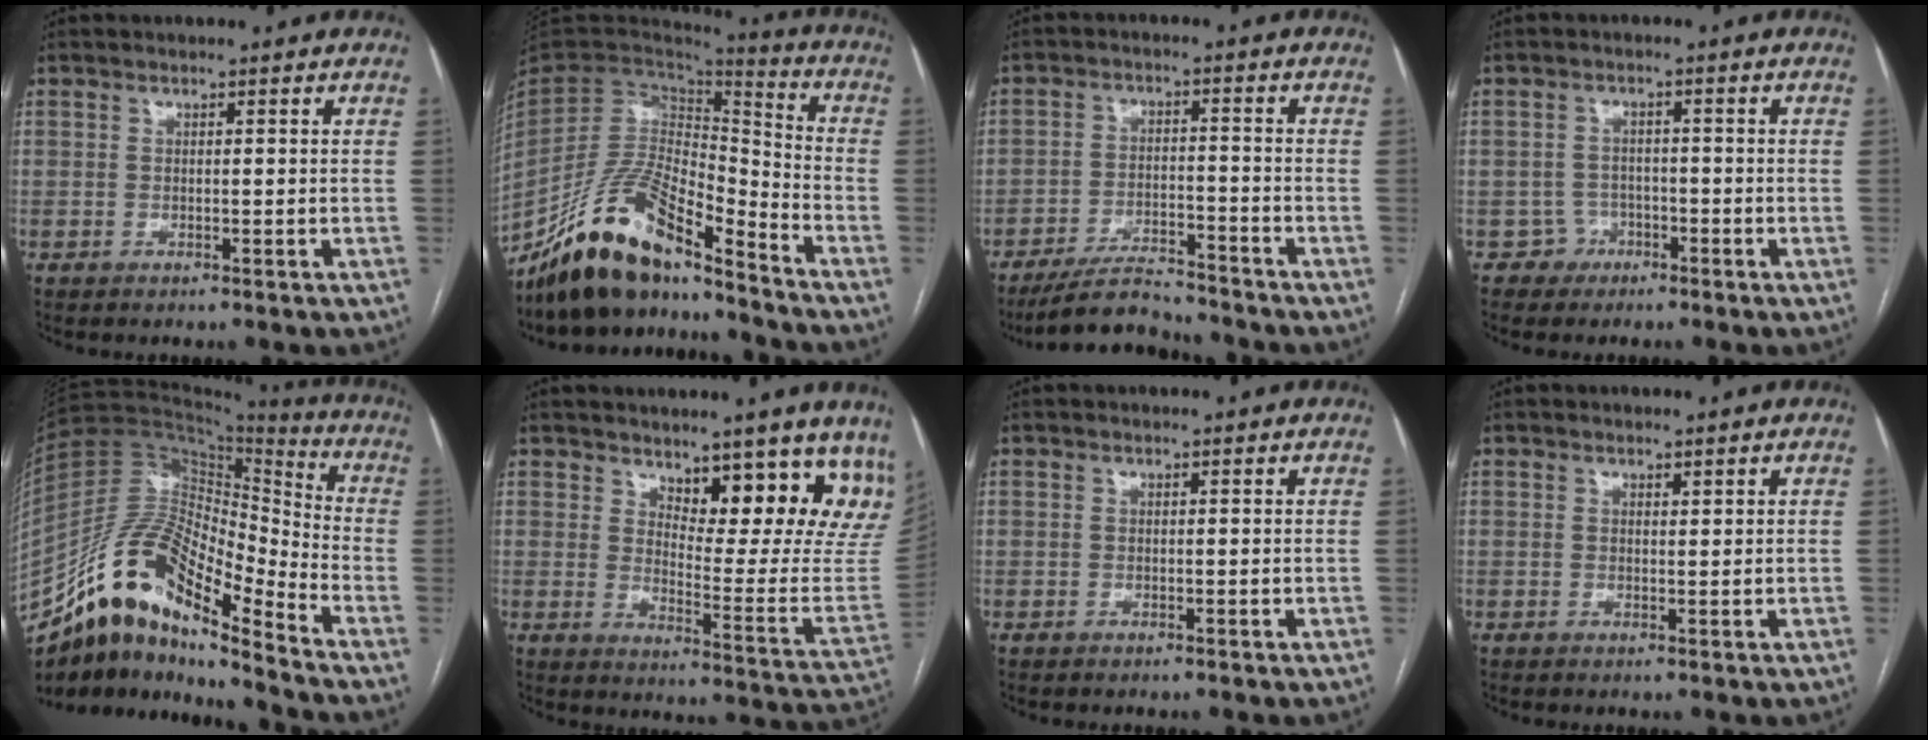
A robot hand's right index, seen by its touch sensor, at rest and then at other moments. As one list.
[{"total": 17.0, "force": [-13.9, 4.1, 8.9], "torque": [-0.163, 0.016, -0.254]}, {"total": 7.9, "force": [-7.4, 1.5, 2.2], "torque": [-0.037, -0.009, -0.130]}, {"total": 2.9, "force": [-1.7, 2.3, -0.7], "torque": [0.020, 0.015, -0.028]}, {"total": 18.5, "force": [-12.9, 4.6, 12.4], "torque": [-0.230, 0.031, -0.226]}, {"total": 16.1, "force": [13.2, 4.0, 8.4], "torque": [-0.075, -0.041, 0.157]}, {"total": 0.0}, {"total": 0.5, "force": [0.4, 0.1, 0.2], "torque": [-0.006, -0.005, 0.006]}]